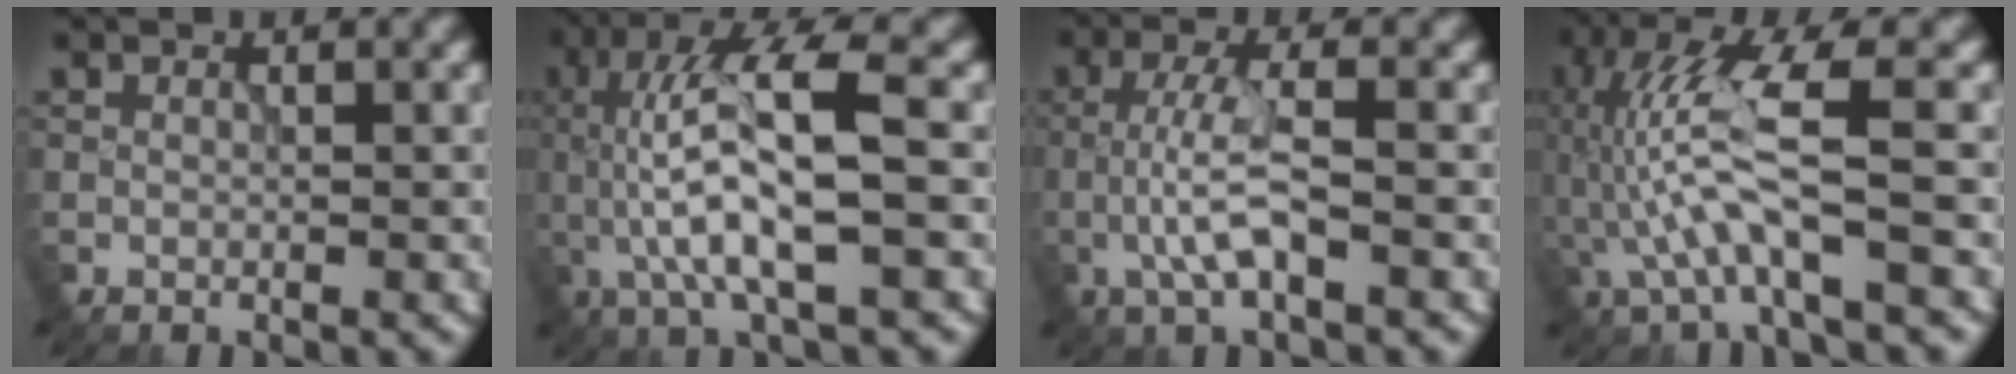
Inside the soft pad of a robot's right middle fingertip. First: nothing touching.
{"total": 9.9, "force": [-0.3, 2.7, 9.5], "torque": [-0.182, 0.015, -0.007]}
{"total": 4.1, "force": [-1.2, 1.0, 3.8], "torque": [-0.077, 0.008, -0.029]}
{"total": 7.0, "force": [-1.3, 1.4, 6.7], "torque": [-0.158, 0.018, -0.023]}